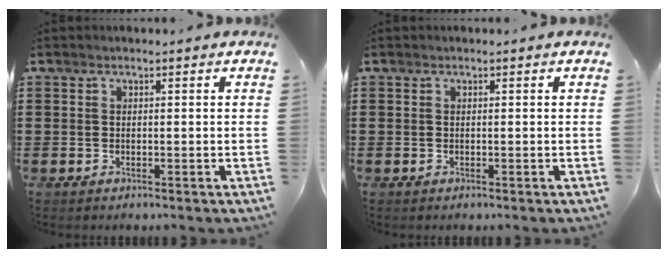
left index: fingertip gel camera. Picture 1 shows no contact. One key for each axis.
{"total": 0.0}